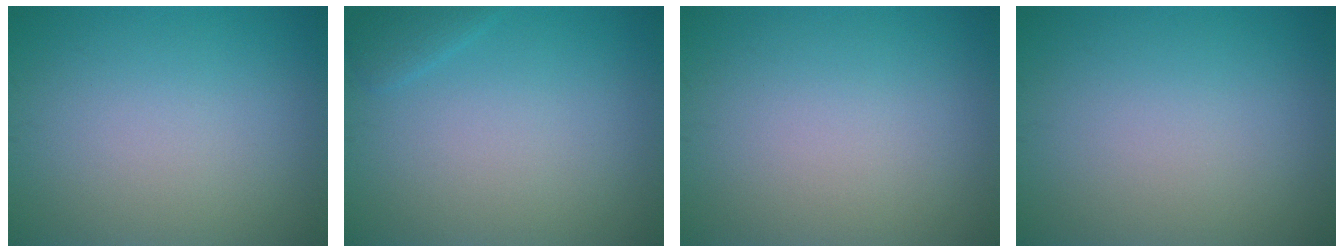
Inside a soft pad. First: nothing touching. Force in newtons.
{"total": 1.1, "press": 1.1, "slide": 0.1}
{"total": 0.0}
{"total": 0.0}